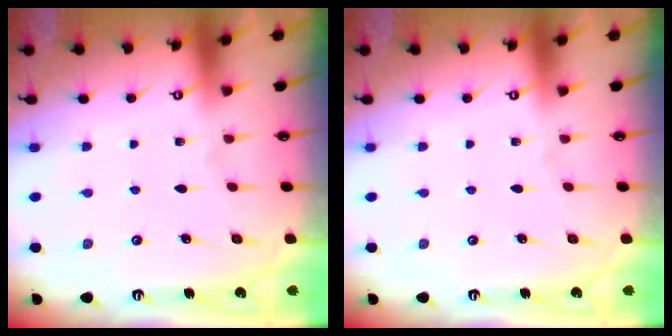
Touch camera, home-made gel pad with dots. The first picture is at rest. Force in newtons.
{"total": 0.0}